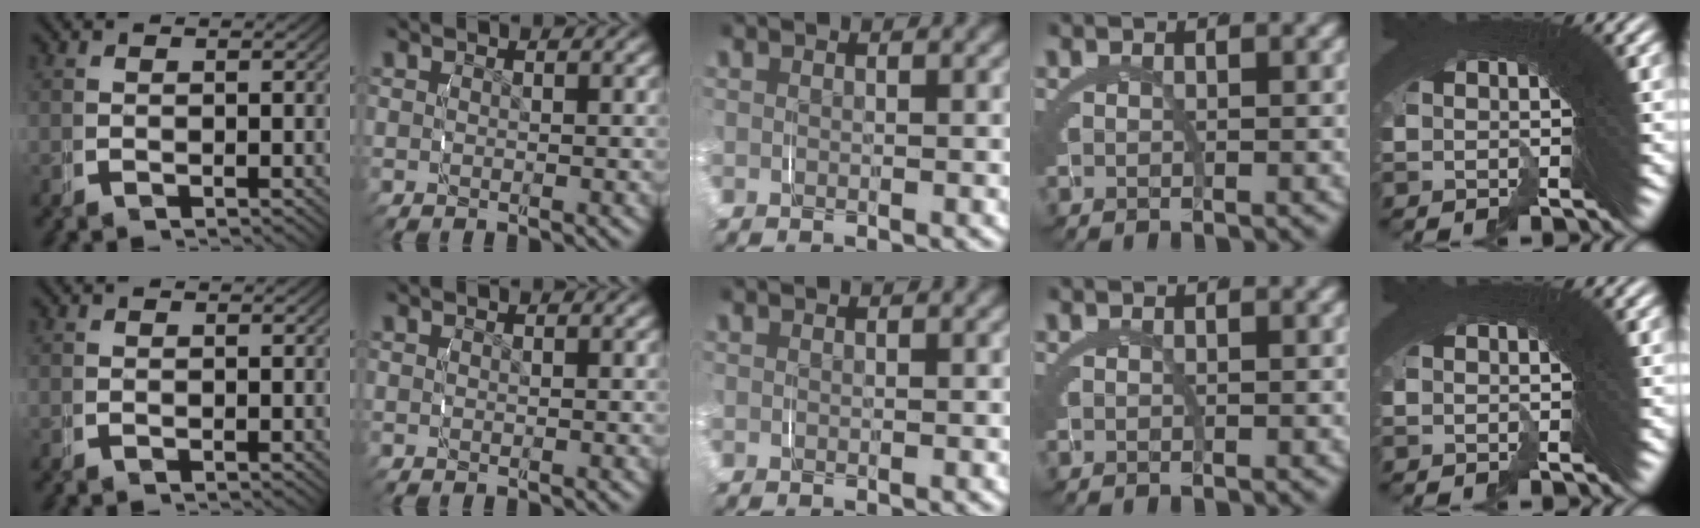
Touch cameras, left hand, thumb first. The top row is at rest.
{}